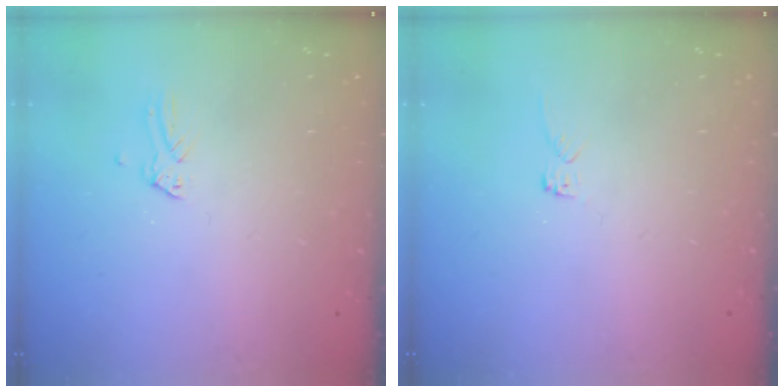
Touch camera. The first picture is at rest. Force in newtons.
{"total": 2.8, "press": 2.8, "slide": 0.1}